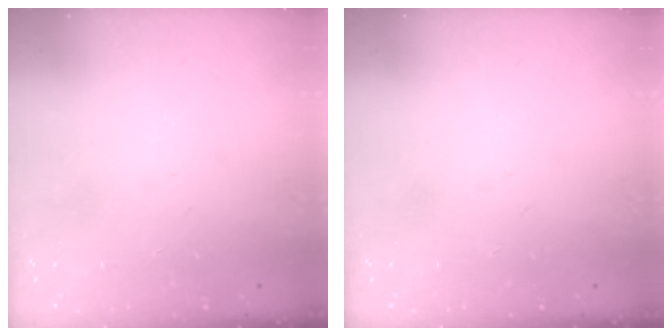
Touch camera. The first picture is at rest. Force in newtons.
{"total": 0.0}